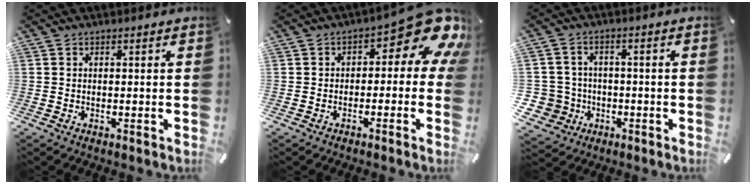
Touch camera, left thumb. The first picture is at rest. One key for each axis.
{"total": 11.1, "fx": 4.1, "fy": 5.0, "fz": 9.0, "tx": -0.108, "ty": -0.040, "tz": 0.067}
{"total": 7.2, "fx": -1.6, "fy": 7.0, "fz": 1.1, "tx": -0.058, "ty": 0.008, "tz": -0.026}